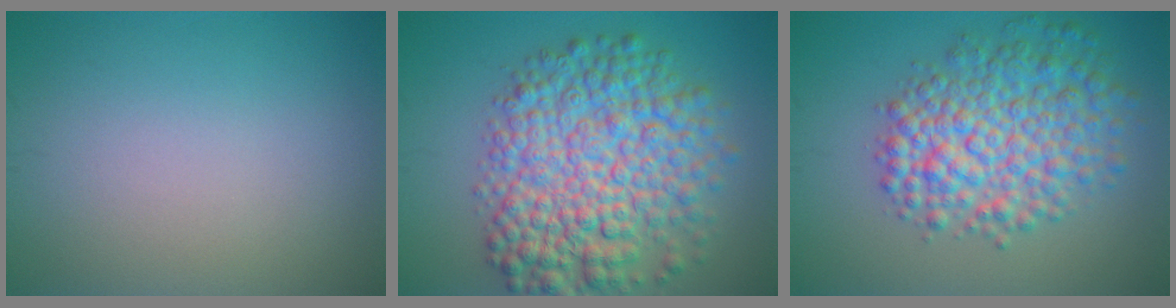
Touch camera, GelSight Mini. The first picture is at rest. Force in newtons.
{"total": 10.2, "press": 10.2, "slide": 0.2}
{"total": 7.6, "press": 7.6, "slide": 0.2}